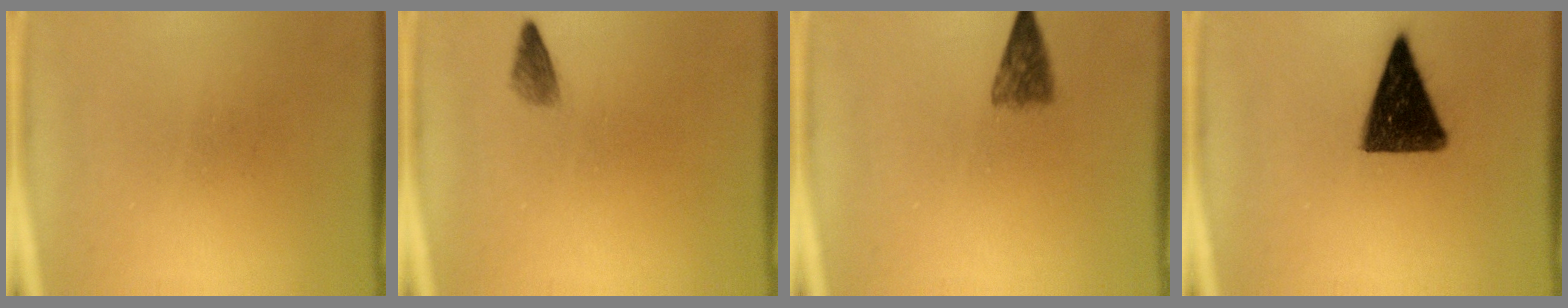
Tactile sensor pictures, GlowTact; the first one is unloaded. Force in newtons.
{"total": 1.5}
{"total": 3.4}
{"total": 13.3}